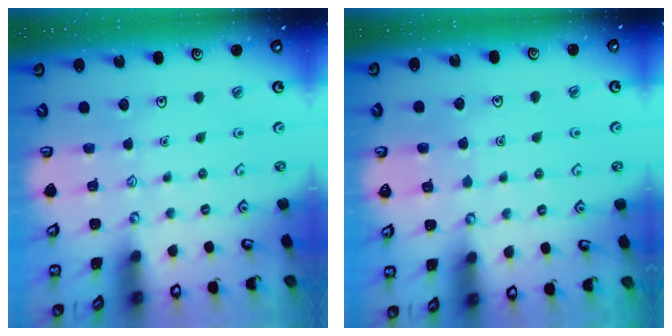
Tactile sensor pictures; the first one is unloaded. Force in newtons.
{"total": 3.5, "press": 3.5, "slide": 0.2}